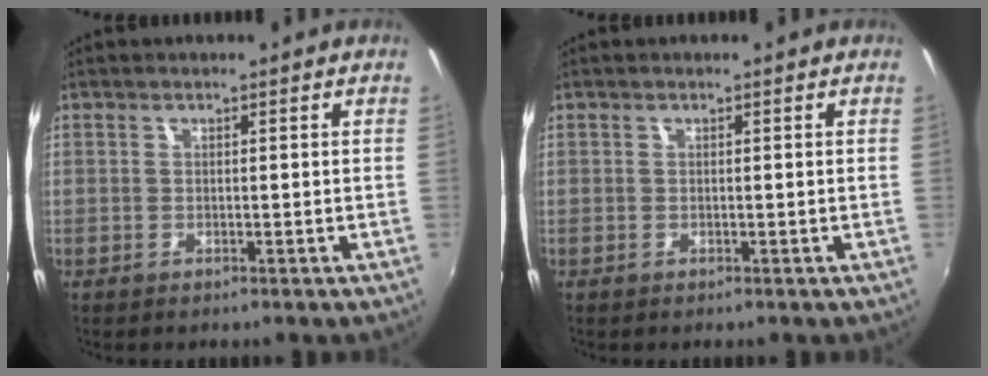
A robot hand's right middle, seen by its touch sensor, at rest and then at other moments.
{"total": 0.0}